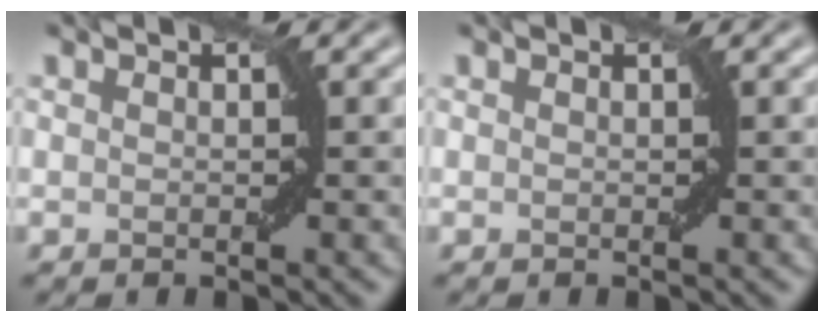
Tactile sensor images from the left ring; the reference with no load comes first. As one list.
[{"total": 0.0}]